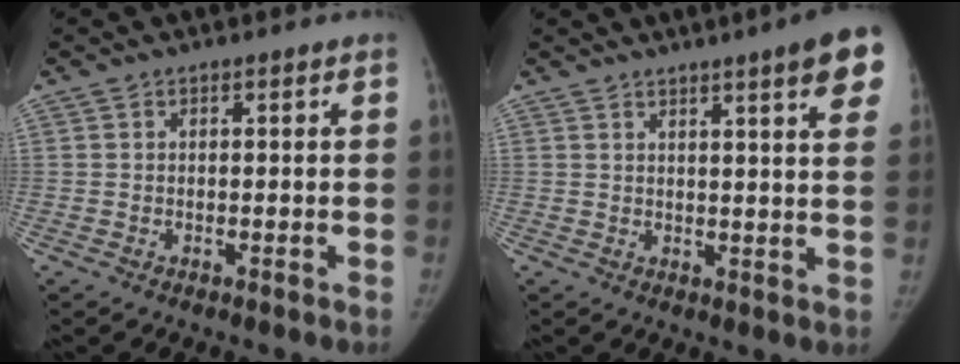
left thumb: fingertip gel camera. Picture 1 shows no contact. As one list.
[{"total": 11.4, "force": [6.7, 1.3, 9.2], "torque": [-0.099, -0.020, 0.071]}]